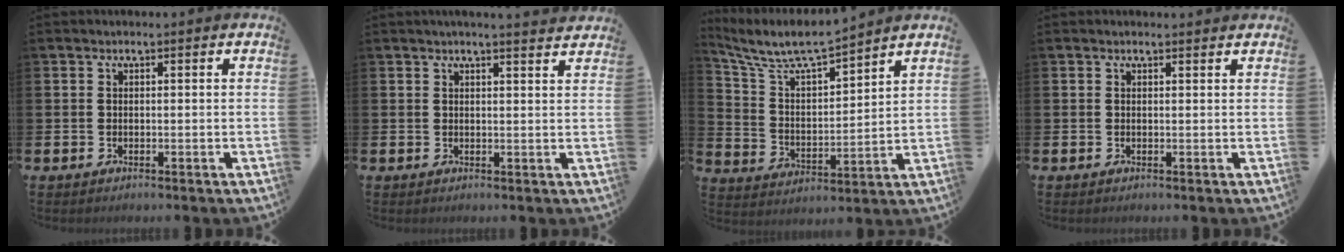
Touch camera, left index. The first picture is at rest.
{"total": 2.6, "force": [2.5, -0.3, 0.4], "torque": [-0.002, -0.018, 0.043]}
{"total": 7.6, "force": [7.2, 0.8, 2.3], "torque": [-0.083, -0.051, 0.124]}
{"total": 0.7, "force": [0.7, 0.1, 0.2], "torque": [0.005, -0.003, 0.011]}